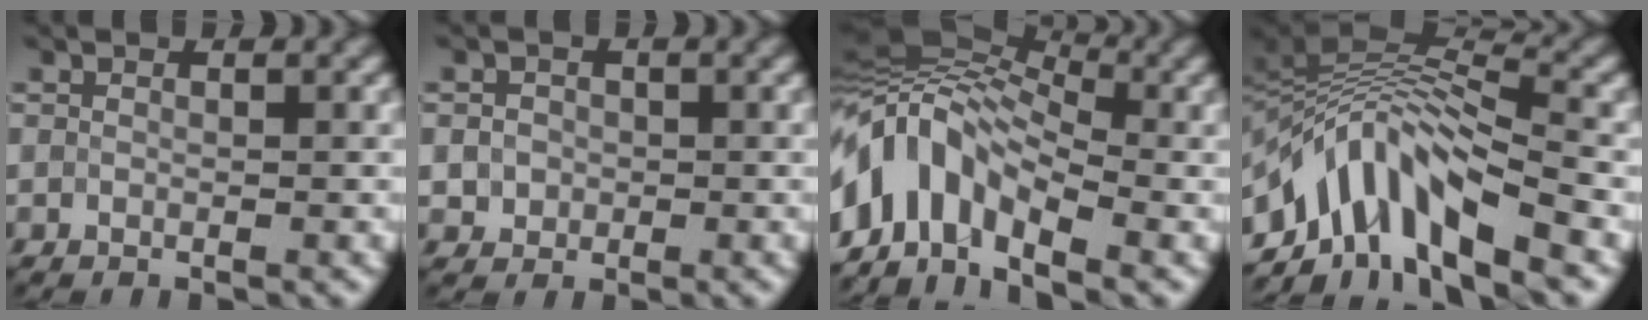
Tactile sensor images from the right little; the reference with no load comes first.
{"total": 2.1, "force": [-0.1, 1.9, 0.7], "torque": [-0.002, -0.002, -0.002]}
{"total": 9.0, "force": [-2.9, 5.8, 6.2], "torque": [-0.112, 0.022, -0.077]}
{"total": 8.4, "force": [-4.7, 3.8, 5.8], "torque": [-0.084, 0.012, -0.097]}